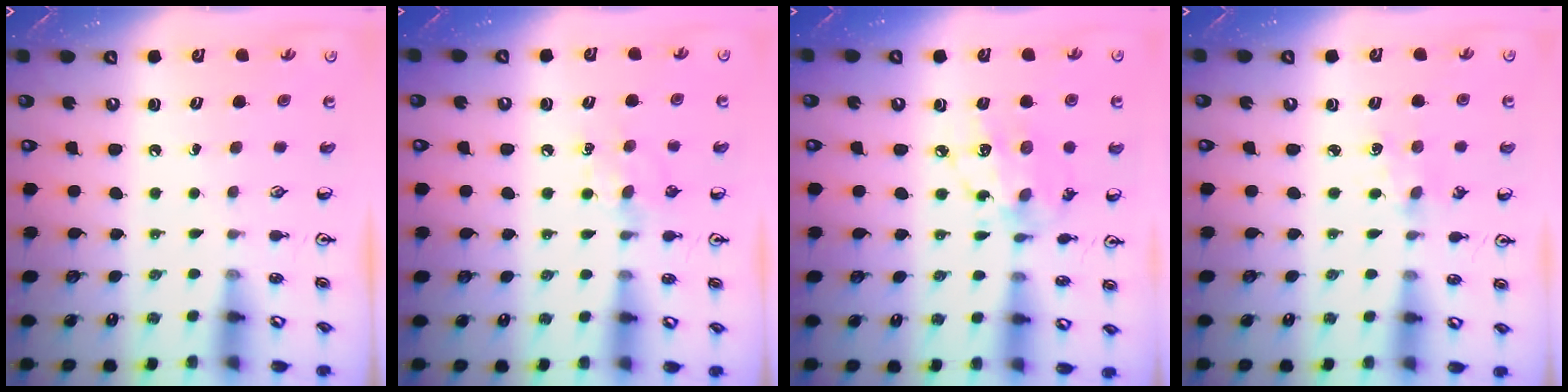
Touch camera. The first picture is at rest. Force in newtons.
{"total": 7.0, "press": 7.0, "slide": 0.7}
{"total": 11.3, "press": 11.3, "slide": 0.9}
{"total": 1.4, "press": 1.4, "slide": 0.2}